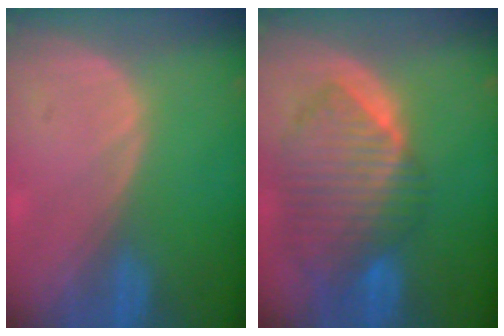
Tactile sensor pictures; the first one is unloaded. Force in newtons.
{"total": 10.4, "press": 9.0, "slide": 5.1}